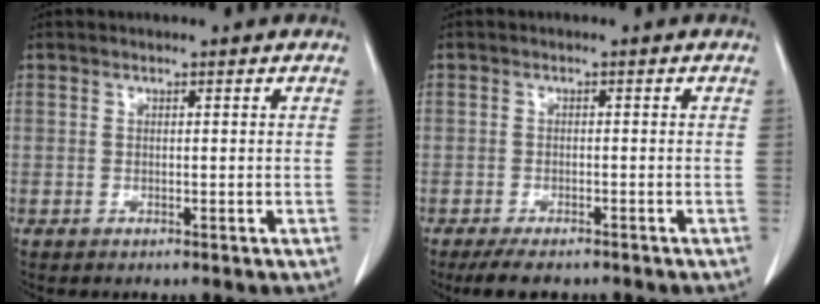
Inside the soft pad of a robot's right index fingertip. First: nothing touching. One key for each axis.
{"total": 4.3, "fx": -3.4, "fy": 1.7, "fz": 1.9, "tx": -0.033, "ty": -0.006, "tz": -0.053}